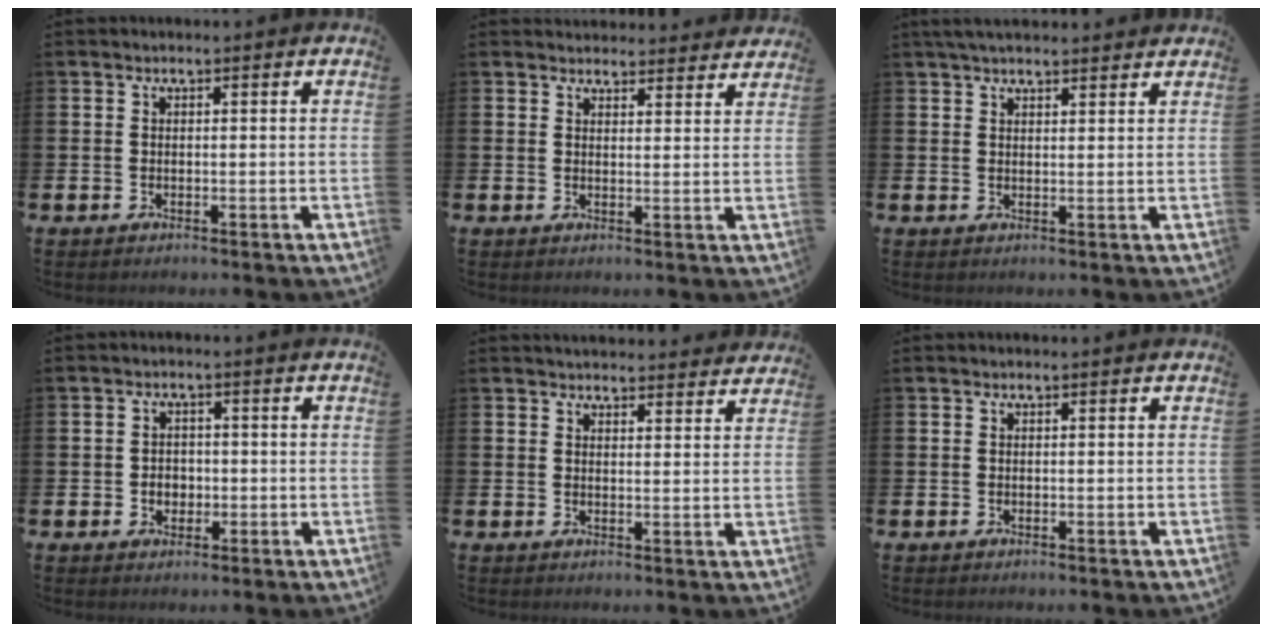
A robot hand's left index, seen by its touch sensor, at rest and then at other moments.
{"total": 3.3, "force": [3.3, 0.6, -0.1], "torque": [0.006, -0.019, 0.058]}
{"total": 3.3, "force": [3.1, 0.6, 0.9], "torque": [-0.024, -0.006, 0.057]}
{"total": 2.3, "force": [-0.5, 2.0, 1.1], "torque": [-0.007, -0.001, -0.016]}
{"total": 3.4, "force": [3.4, 0.6, 0.0], "torque": [0.003, -0.021, 0.061]}
{"total": 0.0}